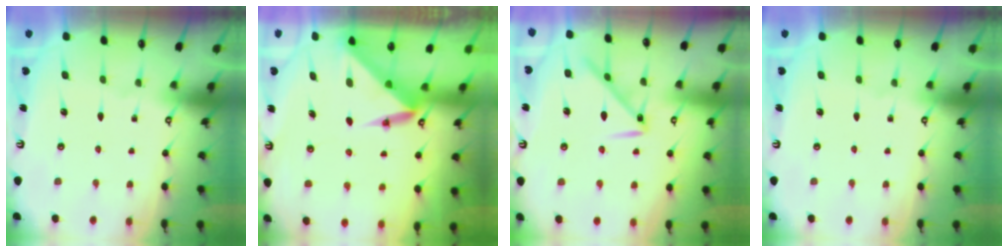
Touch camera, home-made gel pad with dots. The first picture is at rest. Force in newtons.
{"total": 3.6, "press": 3.6, "slide": 0.2}
{"total": 8.0, "press": 7.9, "slide": 1.1}
{"total": 0.0}